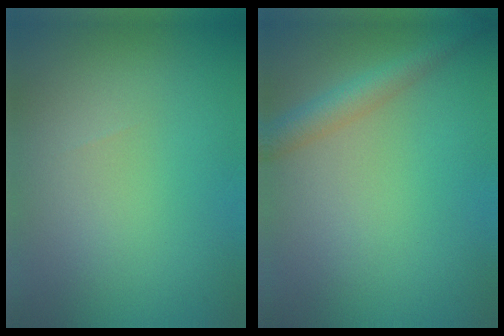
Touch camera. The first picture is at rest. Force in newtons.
{"total": 2.8, "press": 2.8, "slide": 0.1}